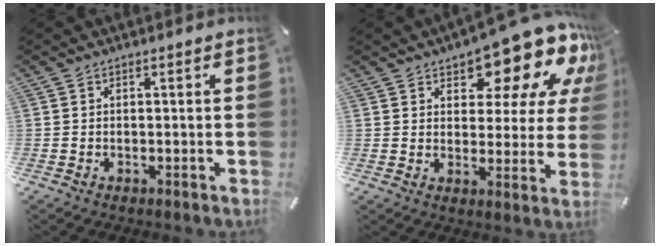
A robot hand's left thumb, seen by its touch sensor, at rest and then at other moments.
{"total": 15.3, "force": [11.5, 6.4, 7.8], "torque": [-0.107, -0.090, 0.190]}